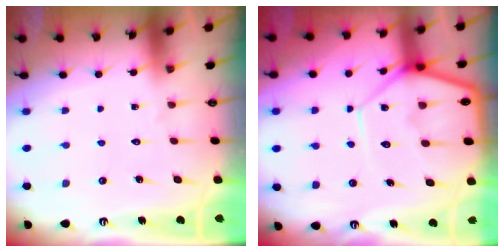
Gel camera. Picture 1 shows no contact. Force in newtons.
{"total": 11.4, "press": 11.3, "slide": 0.7}